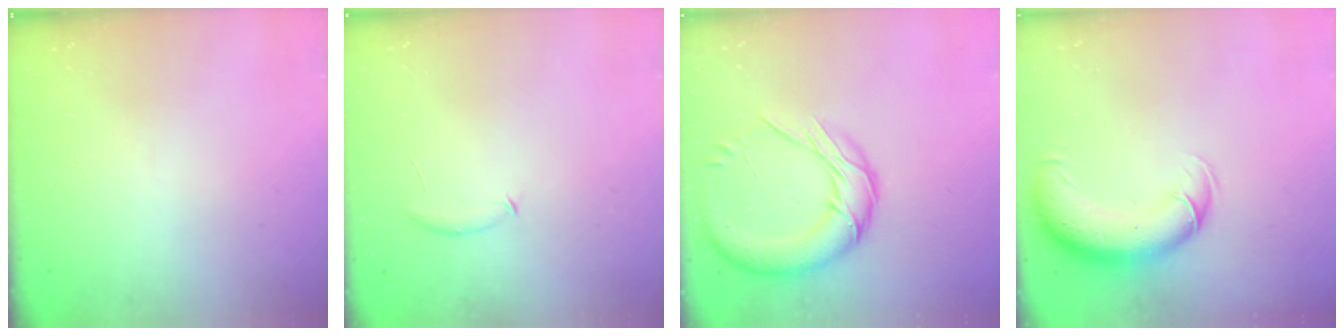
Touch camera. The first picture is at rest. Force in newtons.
{"total": 5.8, "press": 5.7, "slide": 1.2}
{"total": 16.6, "press": 16.4, "slide": 2.3}
{"total": 11.0, "press": 10.6, "slide": 2.8}